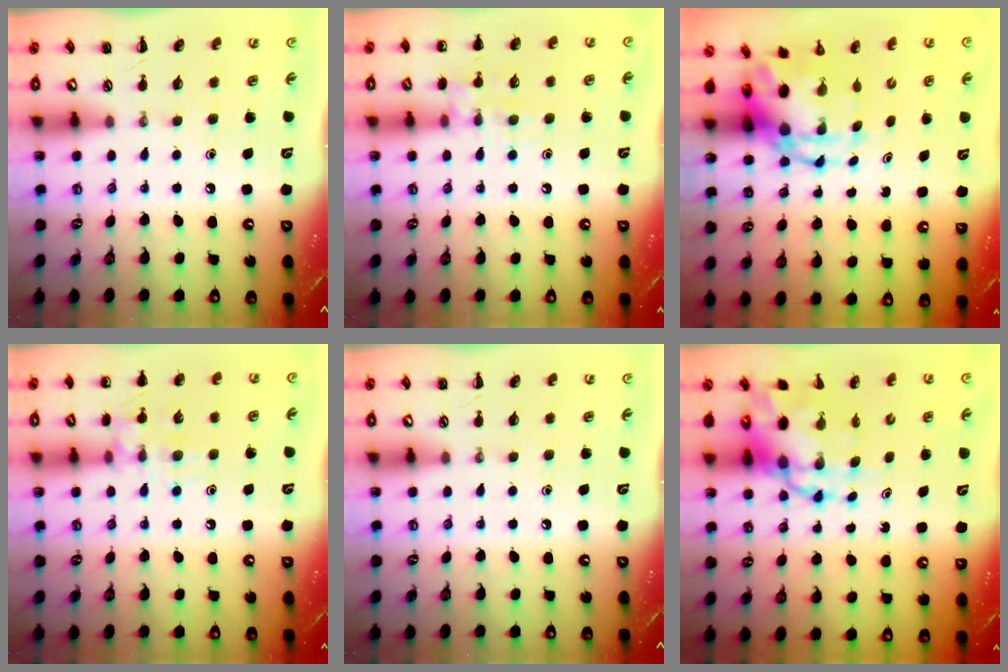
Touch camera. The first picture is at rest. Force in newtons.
{"total": 8.9, "press": 8.8, "slide": 1.2}
{"total": 6.6, "press": 6.4, "slide": 1.7}
{"total": 10.8, "press": 10.7, "slide": 1.4}
{"total": 0.0}
{"total": 10.5, "press": 10.1, "slide": 2.9}